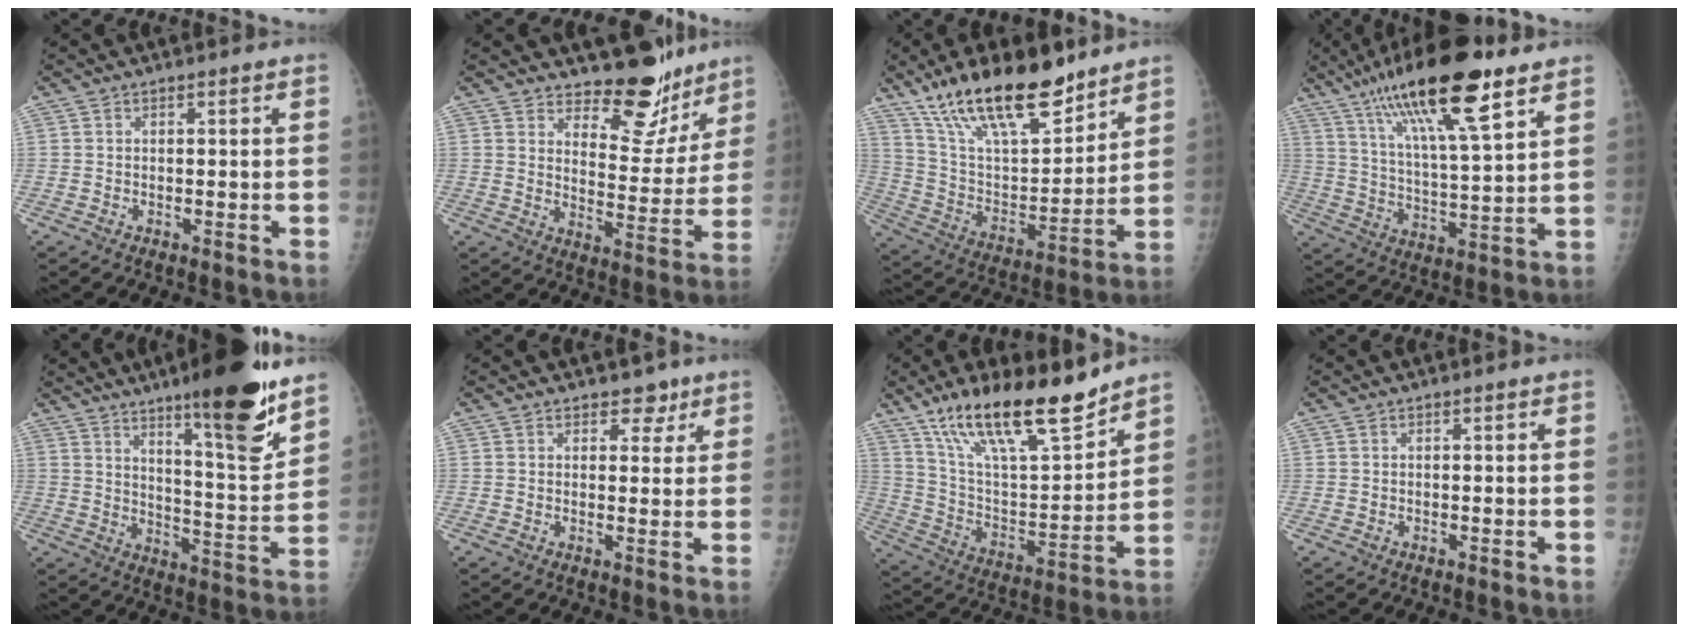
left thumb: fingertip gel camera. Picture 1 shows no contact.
{"total": 12.1, "force": [10.2, 5.4, 3.6], "torque": [-0.004, -0.091, 0.144]}
{"total": 22.9, "force": [16.3, 8.1, 14.0], "torque": [-0.205, -0.066, 0.291]}
{"total": 20.7, "force": [12.6, 4.6, 15.7], "torque": [-0.267, -0.035, 0.221]}
{"total": 18.0, "force": [12.1, 2.9, 13.0], "torque": [-0.161, -0.084, 0.187]}
{"total": 3.4, "force": [2.3, 2.2, 1.1], "torque": [0.011, -0.011, 0.030]}
{"total": 21.0, "force": [15.2, 3.5, 14.0], "torque": [-0.229, -0.067, 0.279]}
{"total": 0.0}